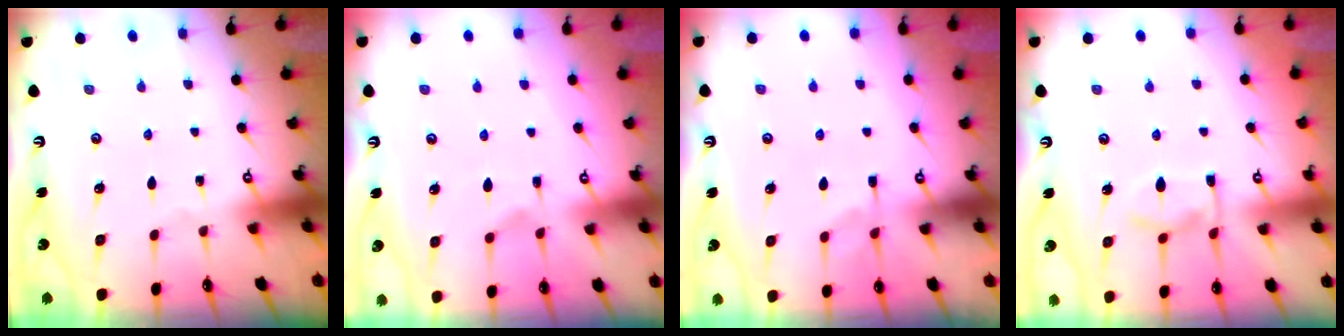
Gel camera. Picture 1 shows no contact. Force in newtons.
{"total": 2.4, "press": 2.1, "slide": 1.1}
{"total": 5.4, "press": 5.2, "slide": 1.4}
{"total": 10.1, "press": 10.0, "slide": 1.2}